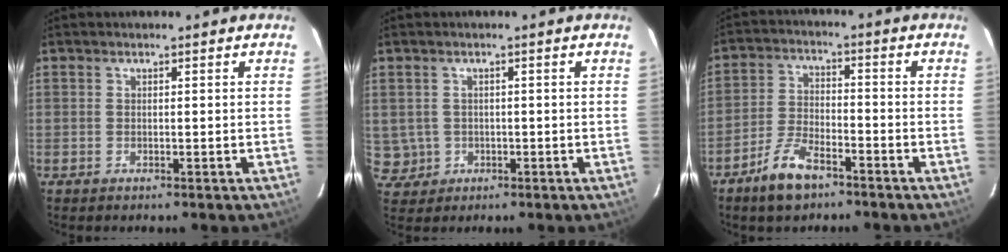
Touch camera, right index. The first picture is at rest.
{"total": 4.2, "force": [-0.3, 4.2, 0.6], "torque": [-0.015, 0.008, 0.009]}
{"total": 8.1, "force": [-5.7, 3.3, 4.7], "torque": [-0.108, 0.003, -0.106]}